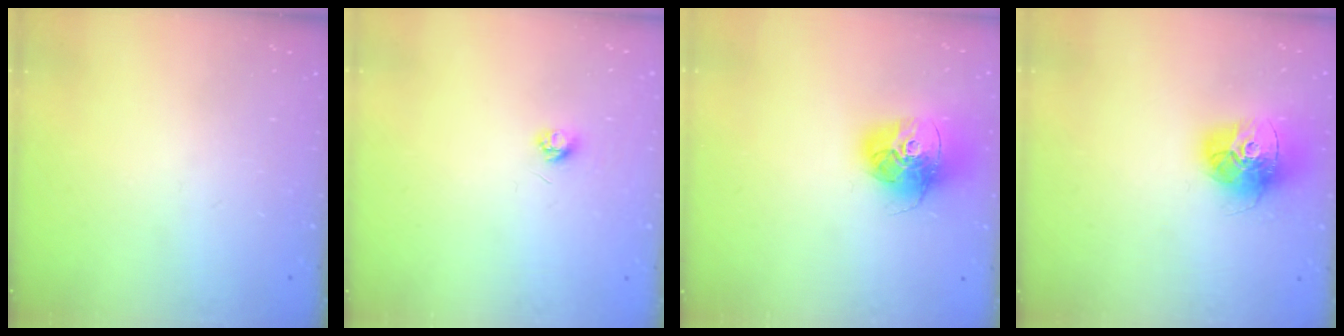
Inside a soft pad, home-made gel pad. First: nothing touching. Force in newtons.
{"total": 3.2, "press": 3.2, "slide": 0.4}
{"total": 15.3, "press": 15.2, "slide": 1.8}
{"total": 15.2, "press": 15.2, "slide": 1.3}